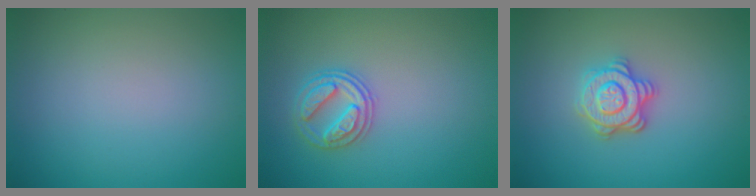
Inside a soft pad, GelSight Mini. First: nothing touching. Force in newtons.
{"total": 2.7, "press": 2.6, "slide": 0.3}
{"total": 3.6, "press": 3.1, "slide": 1.9}